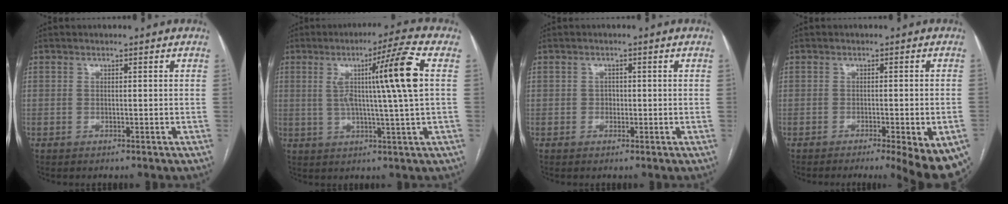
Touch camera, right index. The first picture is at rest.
{"total": 11.6, "force": [2.2, -2.0, 11.2], "torque": [-0.178, 0.007, 0.038]}
{"total": 1.0, "force": [-0.2, 0.9, 0.5], "torque": [-0.004, 0.004, -0.003]}
{"total": 11.7, "force": [-7.8, 2.3, 8.5], "torque": [-0.051, -0.007, -0.099]}